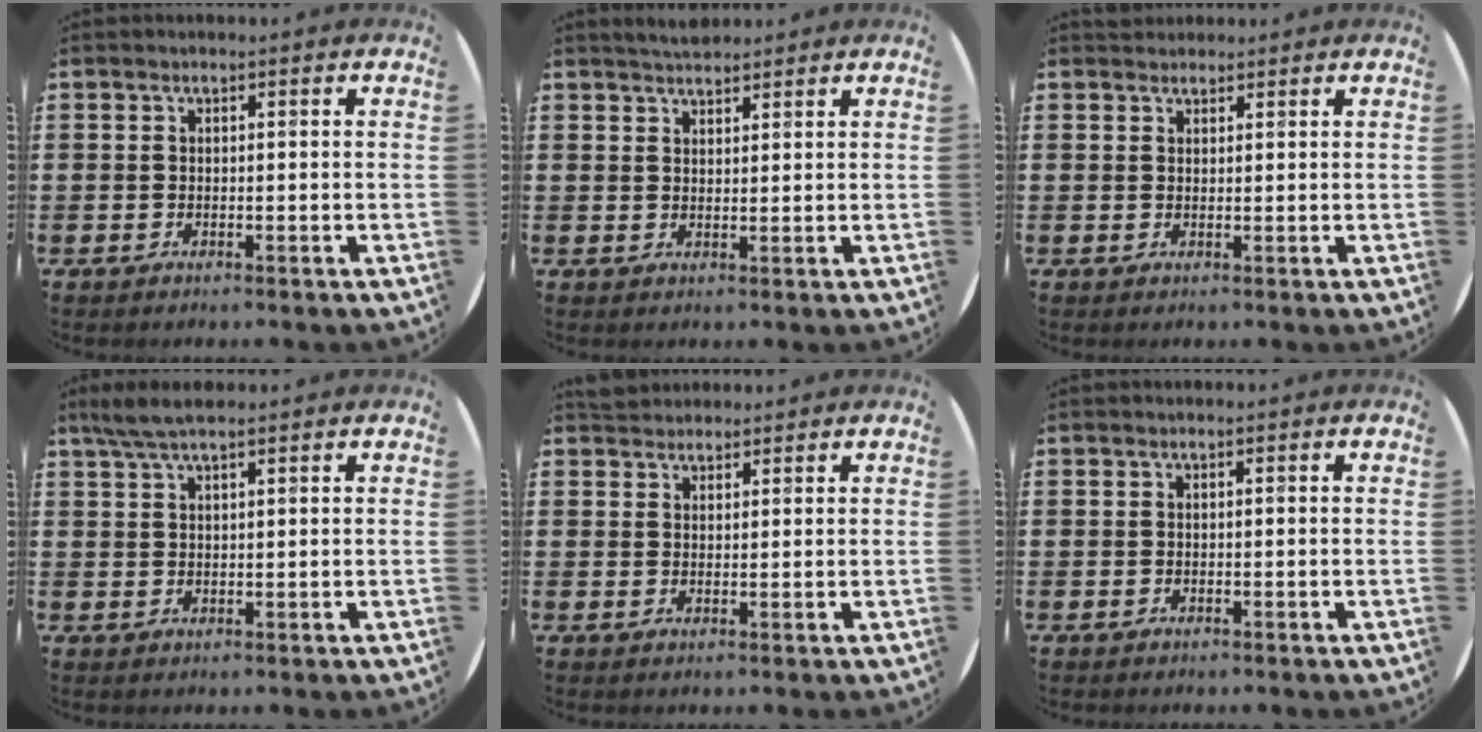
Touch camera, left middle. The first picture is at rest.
{"total": 2.5, "force": [2.4, 0.4, 0.3], "torque": [-0.010, -0.001, 0.046]}
{"total": 1.4, "force": [1.3, 0.4, -0.2], "torque": [0.009, 0.000, 0.024]}
{"total": 3.7, "force": [2.8, 0.6, 2.3], "torque": [-0.050, 0.005, 0.052]}
{"total": 2.4, "force": [2.3, 0.7, -0.1], "torque": [0.005, -0.002, 0.043]}
{"total": 0.0}